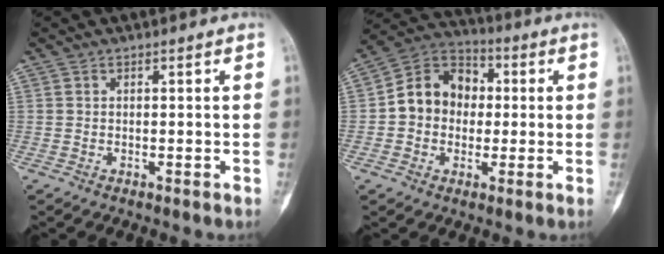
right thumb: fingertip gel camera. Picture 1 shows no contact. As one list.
[{"total": 12.1, "force": [0.3, 10.0, 6.8], "torque": [-0.078, 0.032, -0.008]}]